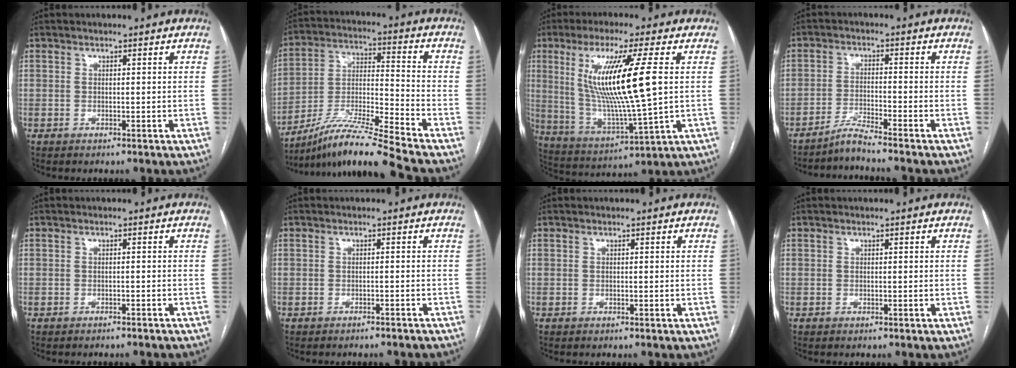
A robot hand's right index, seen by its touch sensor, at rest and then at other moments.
{"total": 16.0, "force": [-13.8, -2.5, 7.7], "torque": [-0.149, -0.005, -0.251]}
{"total": 16.5, "force": [3.2, 0.4, 16.2], "torque": [-0.322, -0.014, 0.061]}
{"total": 3.9, "force": [-3.6, -1.4, 0.9], "torque": [-0.022, -0.018, -0.070]}
{"total": 3.3, "force": [-3.1, 0.3, 1.2], "torque": [-0.019, -0.001, -0.036]}
{"total": 5.1, "force": [-4.8, 0.9, 1.5], "torque": [-0.021, -0.007, -0.051]}
{"total": 0.0}
{"total": 0.0}